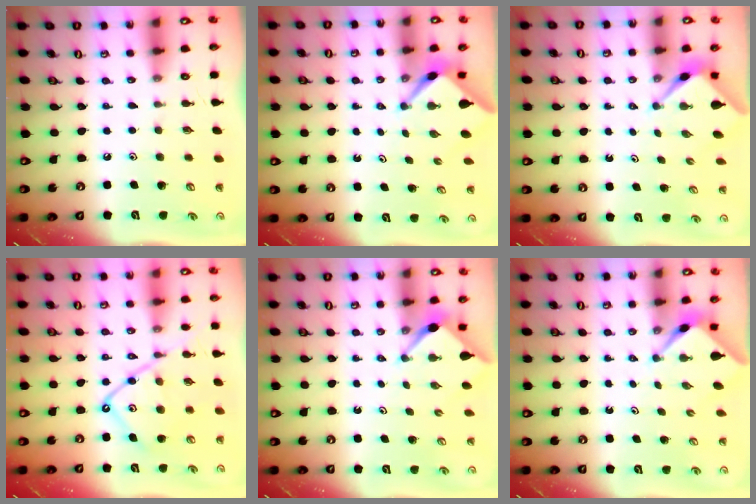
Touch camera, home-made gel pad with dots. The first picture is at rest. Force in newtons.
{"total": 2.5, "press": 2.5, "slide": 0.3}
{"total": 2.6, "press": 2.6, "slide": 0.3}
{"total": 13.5, "press": 13.5, "slide": 1.3}
{"total": 2.5, "press": 2.5, "slide": 0.3}
{"total": 2.3, "press": 2.3, "slide": 0.3}